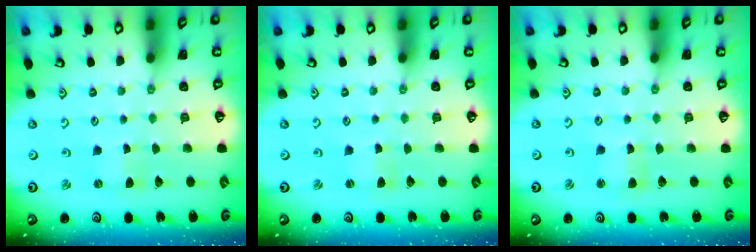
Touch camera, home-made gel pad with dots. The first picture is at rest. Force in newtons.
{"total": 0.0}
{"total": 1.6, "press": 1.6, "slide": 0.3}